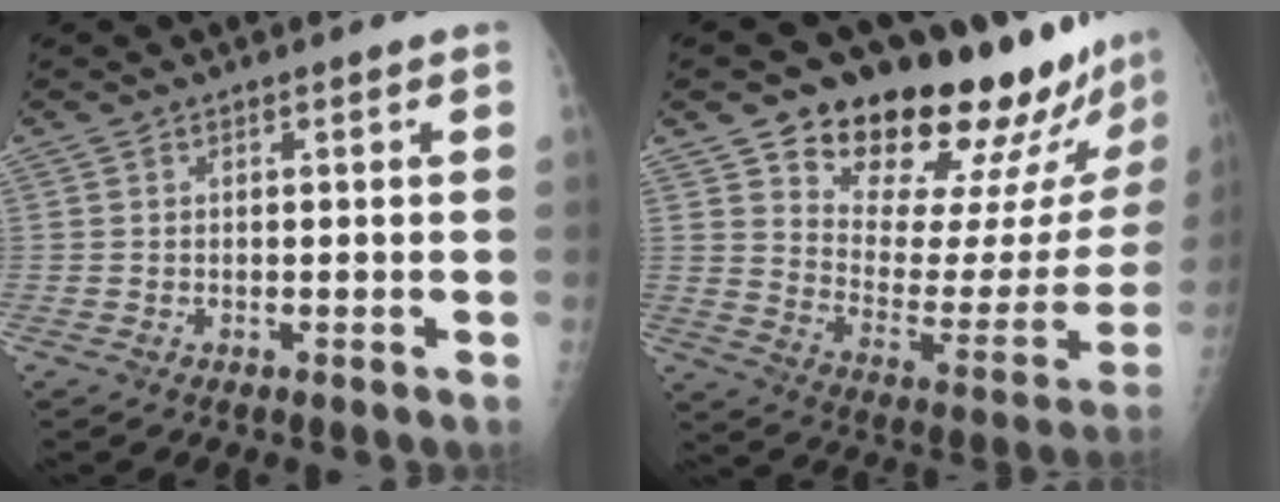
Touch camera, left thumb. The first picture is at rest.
{"total": 26.4, "force": [21.2, 8.4, 13.4], "torque": [-0.156, -0.136, 0.292]}